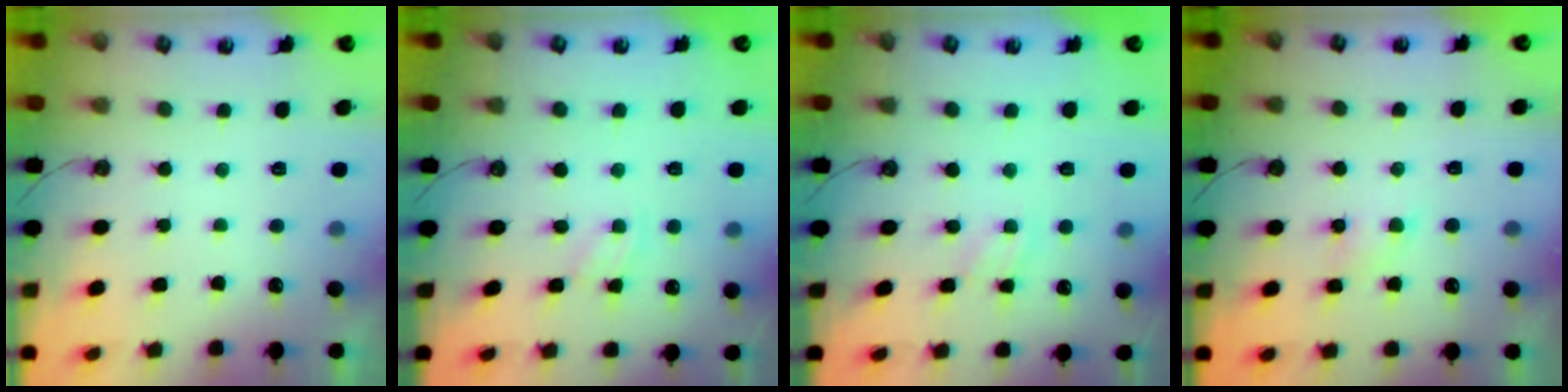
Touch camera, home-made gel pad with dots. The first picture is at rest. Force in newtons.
{"total": 2.2, "press": 2.2, "slide": 0.3}
{"total": 2.6, "press": 2.6, "slide": 0.4}
{"total": 4.5, "press": 4.4, "slide": 0.7}